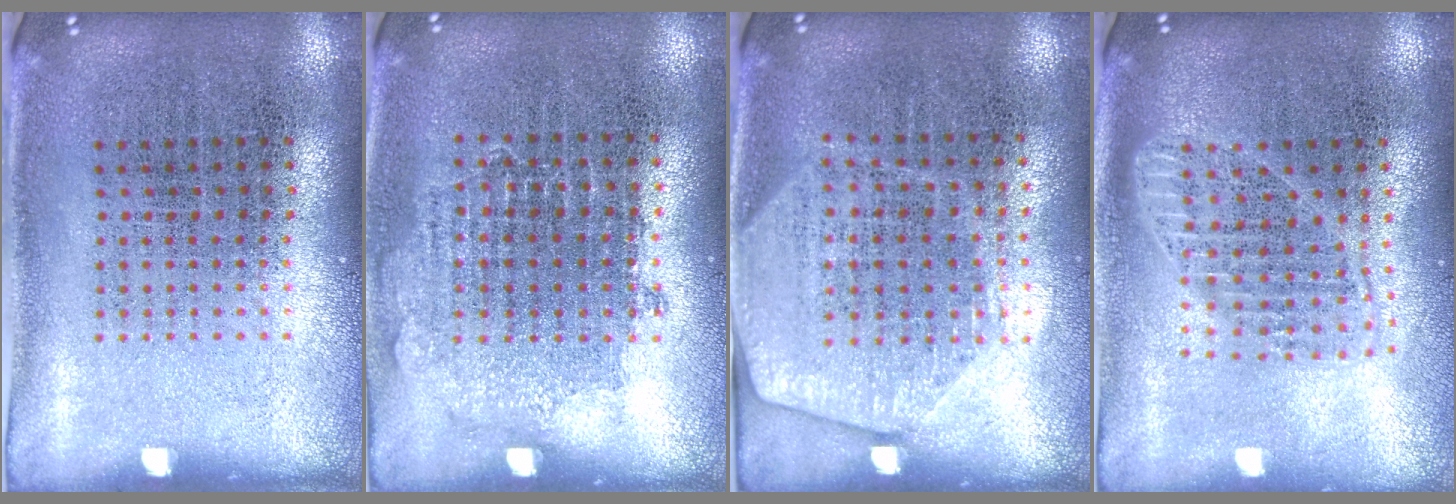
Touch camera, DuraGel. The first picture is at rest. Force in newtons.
{"total": 0.8, "press": 0.7, "slide": 0.3}
{"total": 2.0, "press": 1.7, "slide": 0.9}
{"total": 1.8, "press": 1.5, "slide": 0.9}